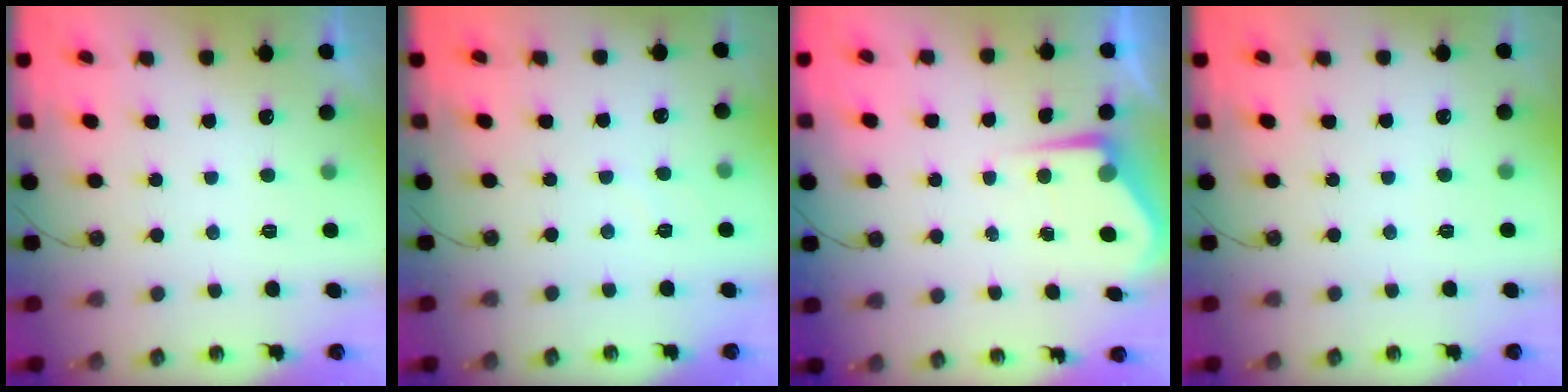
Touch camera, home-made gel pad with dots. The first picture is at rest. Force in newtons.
{"total": 3.5, "press": 3.5, "slide": 0.5}
{"total": 4.9, "press": 4.9, "slide": 0.2}
{"total": 2.2, "press": 2.1, "slide": 0.3}